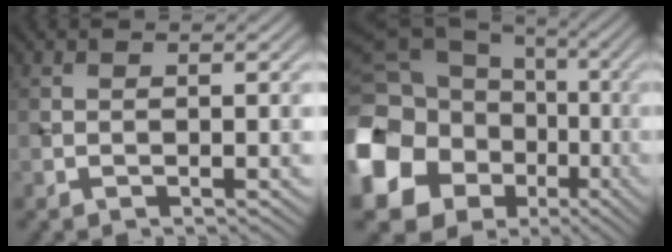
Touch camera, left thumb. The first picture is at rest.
{"total": 20.6, "force": [-5.1, 17.5, 9.7], "torque": [-0.253, -0.039, -0.109]}